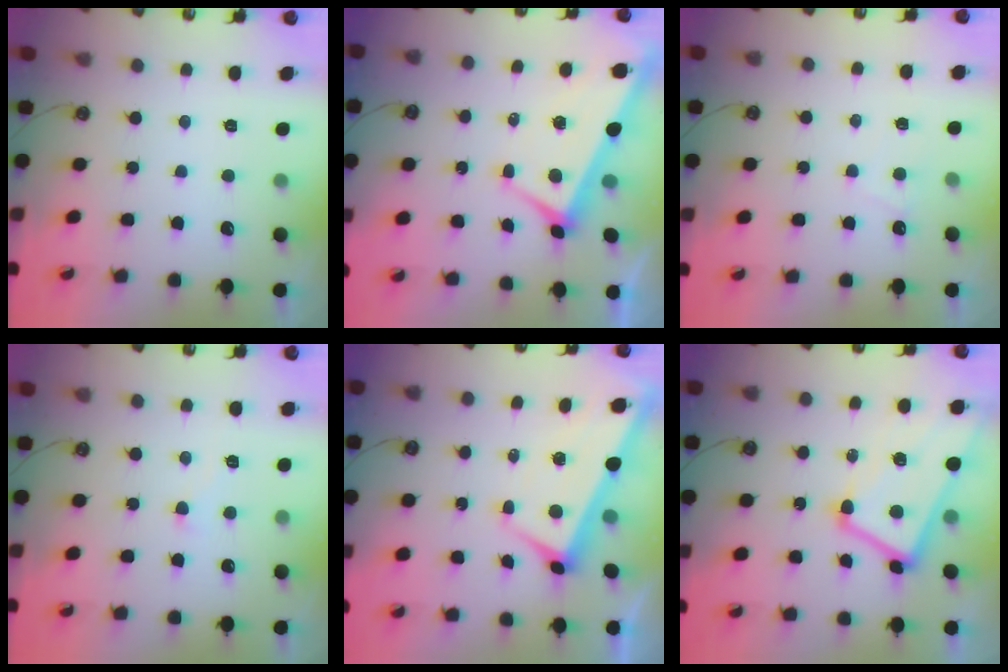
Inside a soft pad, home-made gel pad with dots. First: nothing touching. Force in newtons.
{"total": 2.2, "press": 1.9, "slide": 1.0}
{"total": 1.5, "press": 1.4, "slide": 0.4}
{"total": 2.5, "press": 2.5, "slide": 0.4}
{"total": 0.9, "press": 0.2, "slide": 0.9}
{"total": 7.1, "press": 7.0, "slide": 1.3}